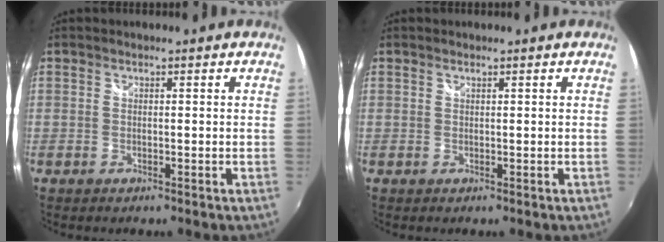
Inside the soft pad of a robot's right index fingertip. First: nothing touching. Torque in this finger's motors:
{"motor_torque": [0.02, 0.00, 0.03, 0.01]}